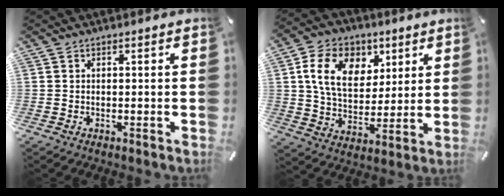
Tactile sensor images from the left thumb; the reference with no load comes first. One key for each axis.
{"total": 13.9, "fx": 5.6, "fy": 10.2, "fz": 7.7, "tx": -0.130, "ty": -0.004, "tz": 0.104}